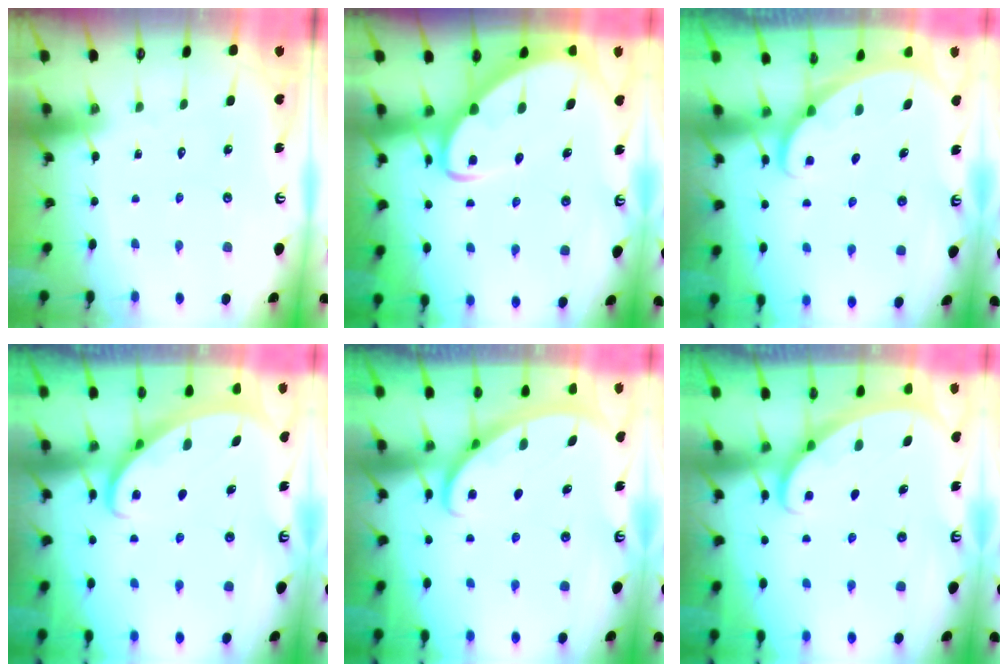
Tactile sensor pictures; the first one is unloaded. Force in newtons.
{"total": 5.9, "press": 5.9, "slide": 0.6}
{"total": 1.8, "press": 1.8, "slide": 0.1}
{"total": 2.4, "press": 2.4, "slide": 0.4}
{"total": 2.5, "press": 2.5, "slide": 0.4}
{"total": 2.2, "press": 2.2, "slide": 0.1}